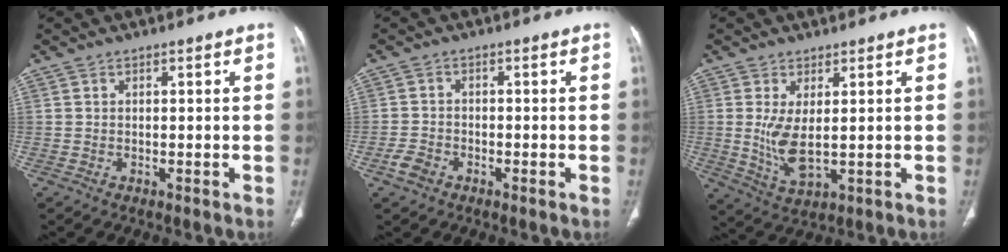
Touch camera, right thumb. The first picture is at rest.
{"total": 3.1, "force": [-1.8, 2.0, 1.5], "torque": [-0.029, 0.009, -0.034]}
{"total": 6.9, "force": [0.5, 2.8, 6.3], "torque": [-0.130, -0.020, 0.023]}